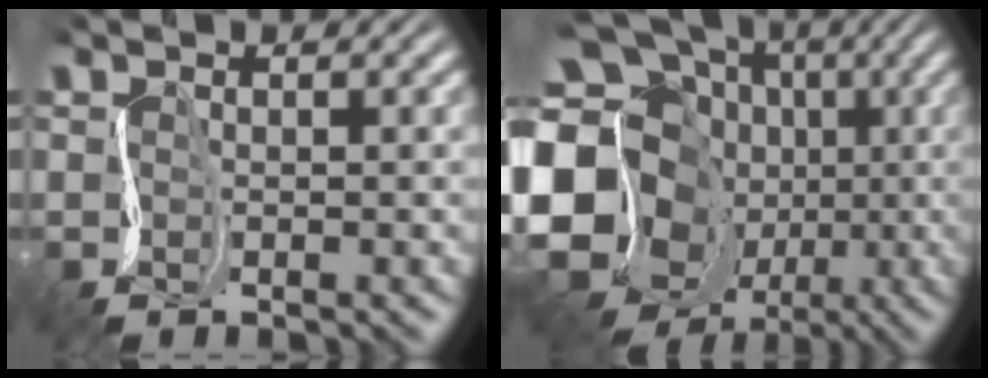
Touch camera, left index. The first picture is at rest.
{"total": 23.0, "force": [-2.4, 20.6, 10.0], "torque": [-0.204, 0.017, -0.093]}